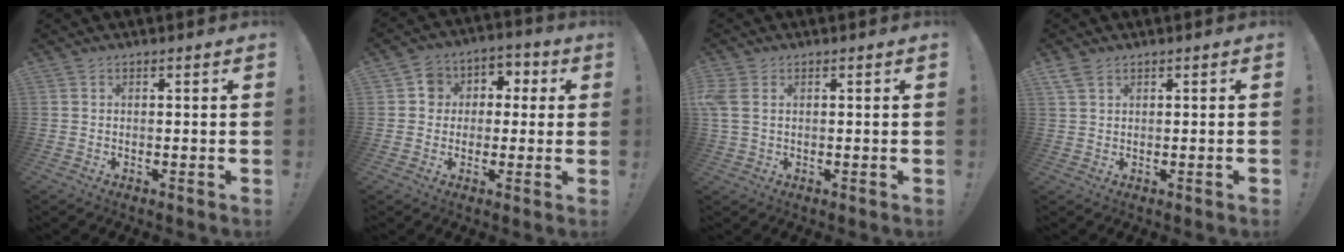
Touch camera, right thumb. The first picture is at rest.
{"total": 7.8, "force": [-0.8, 7.4, 2.5], "torque": [-0.024, 0.013, -0.011]}
{"total": 3.7, "force": [1.3, 2.4, 2.5], "torque": [-0.057, 0.003, 0.025]}
{"total": 2.7, "force": [1.2, 1.2, 2.2], "torque": [-0.042, 0.002, 0.025]}